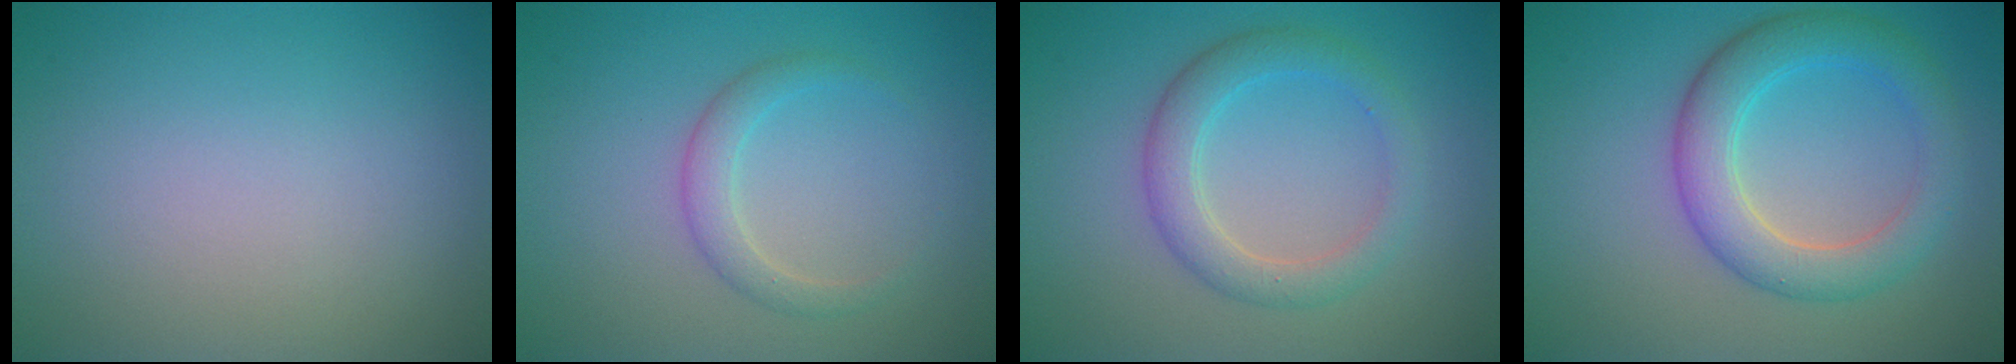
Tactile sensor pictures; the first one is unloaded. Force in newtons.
{"total": 2.0, "press": 2.0, "slide": 0.1}
{"total": 3.4, "press": 3.4, "slide": 0.2}
{"total": 5.2, "press": 5.2, "slide": 0.1}